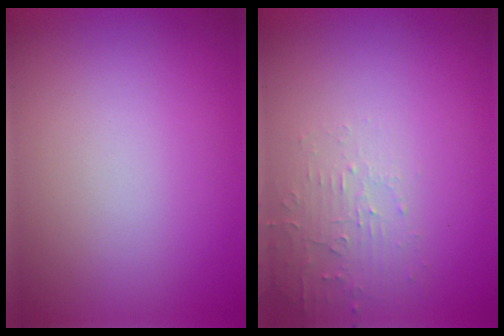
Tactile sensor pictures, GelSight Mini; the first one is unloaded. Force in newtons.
{"total": 1.9, "press": 1.9, "slide": 0.3}